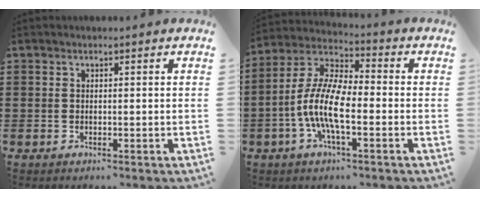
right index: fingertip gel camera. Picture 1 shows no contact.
{"total": 10.2, "force": [-3.0, 3.4, 9.2], "torque": [-0.216, -0.011, -0.064]}